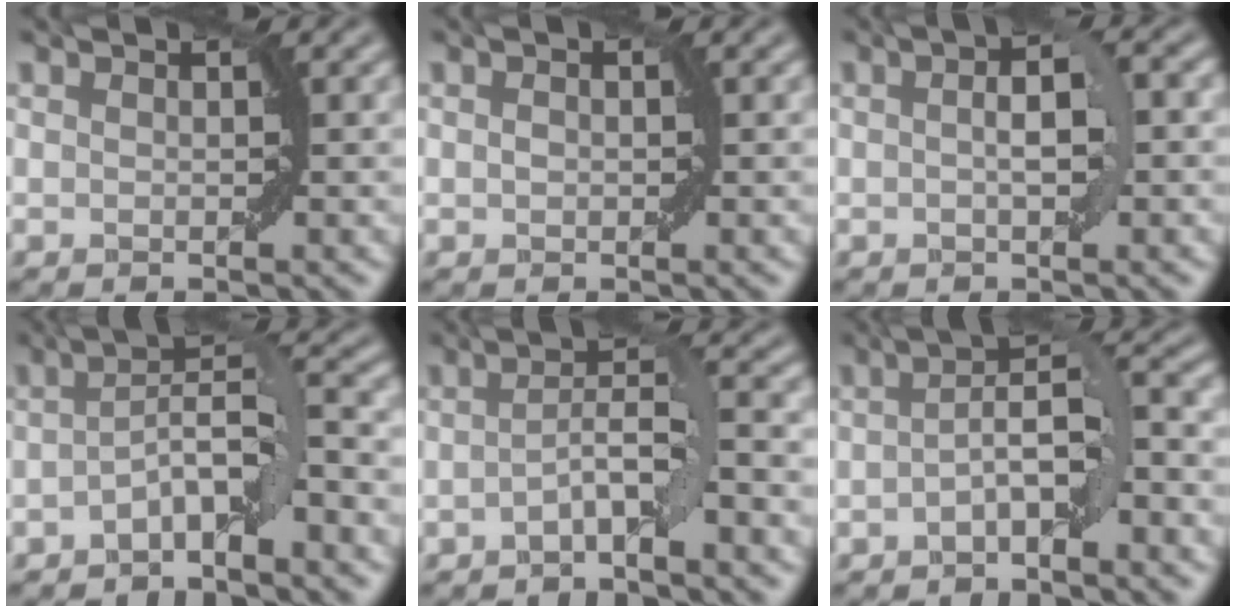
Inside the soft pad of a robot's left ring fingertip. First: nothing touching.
{"total": 0.7, "force": [0.0, 0.5, 0.5], "torque": [-0.009, 0.002, 0.001]}
{"total": 3.6, "force": [0.3, 1.0, 3.4], "torque": [-0.052, 0.008, 0.000]}
{"total": 4.3, "force": [-1.9, 0.9, 3.7], "torque": [-0.066, 0.016, -0.043]}
{"total": 3.4, "force": [-1.3, 0.3, 3.1], "torque": [-0.053, 0.015, -0.032]}
{"total": 4.5, "force": [-1.2, 1.2, 4.2], "torque": [-0.071, 0.018, -0.029]}